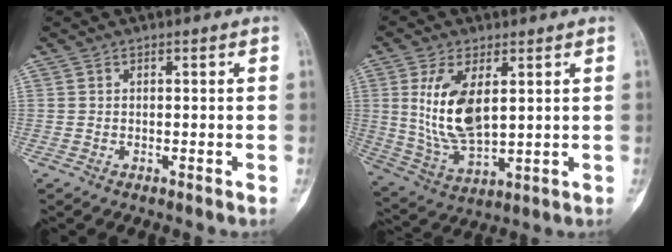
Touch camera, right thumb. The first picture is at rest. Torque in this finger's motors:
{"motor_torque": [-0.06, 0.37, 0.73, 0.56, 0.17]}